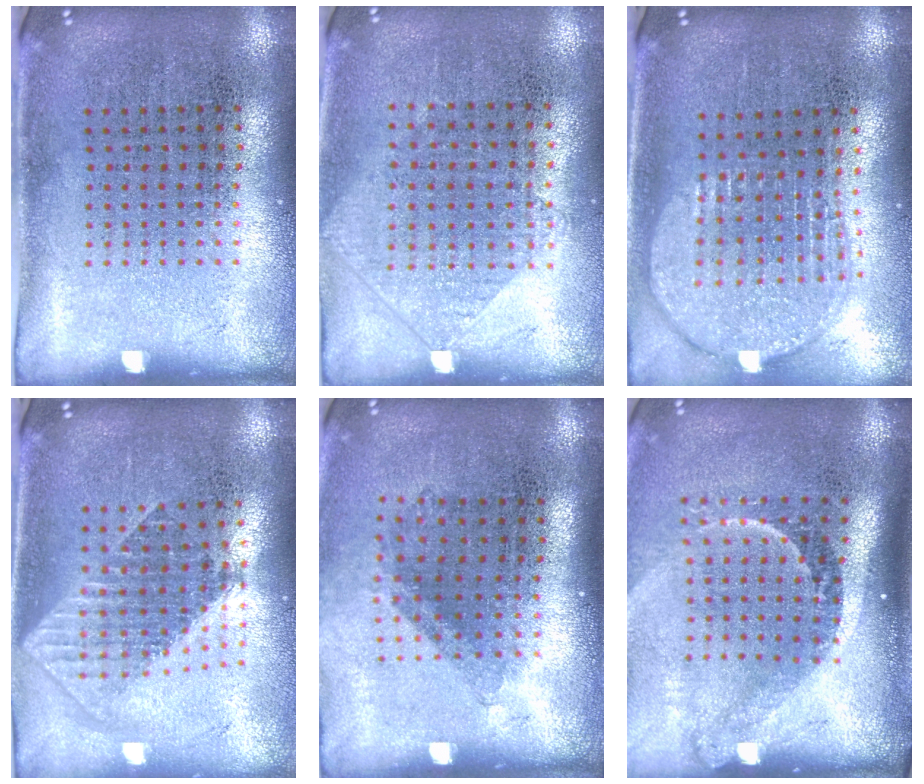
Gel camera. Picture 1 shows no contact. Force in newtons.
{"total": 0.9, "press": 0.8, "slide": 0.3}
{"total": 2.0, "press": 1.7, "slide": 1.1}
{"total": 1.8, "press": 1.5, "slide": 1.1}
{"total": 1.3, "press": 1.0, "slide": 0.9}
{"total": 2.2, "press": 1.5, "slide": 1.6}